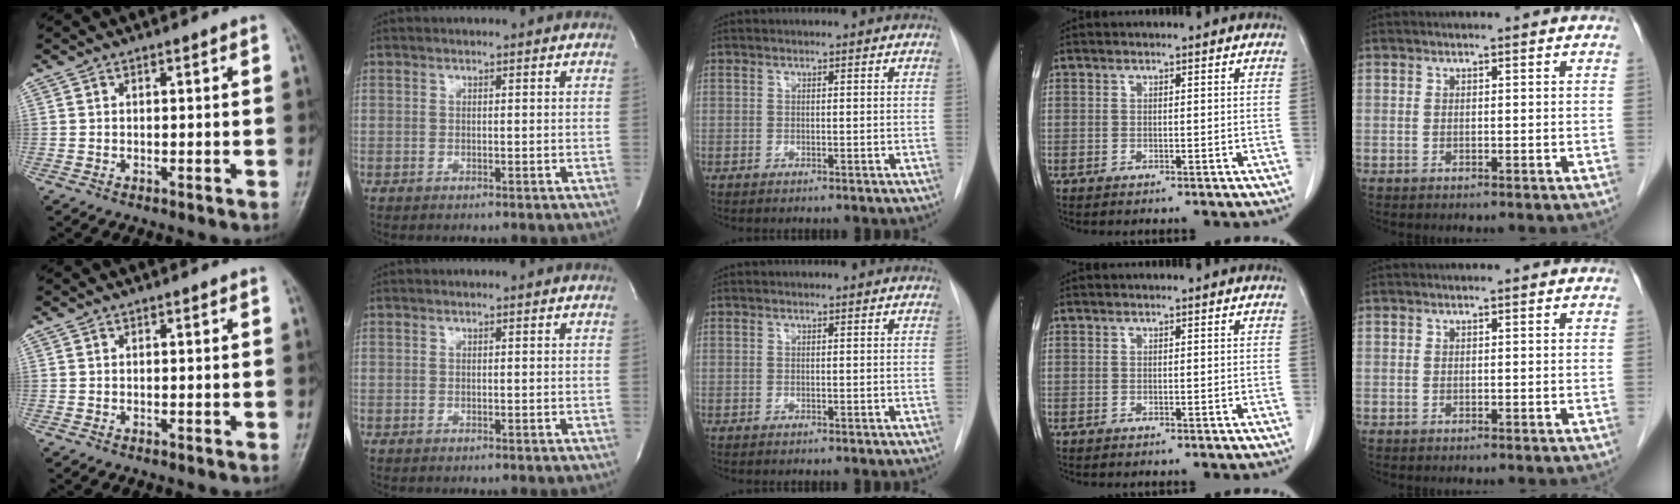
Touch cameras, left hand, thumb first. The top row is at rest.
{}